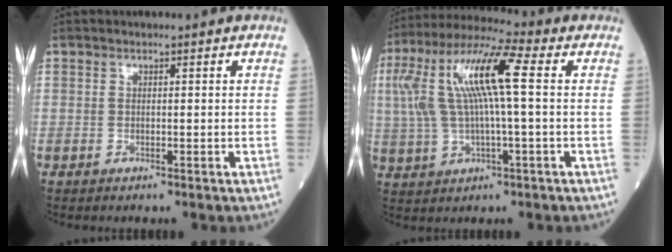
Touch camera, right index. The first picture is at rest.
{"total": 14.5, "force": [2.5, 2.3, 14.1], "torque": [-0.297, 0.033, 0.043]}